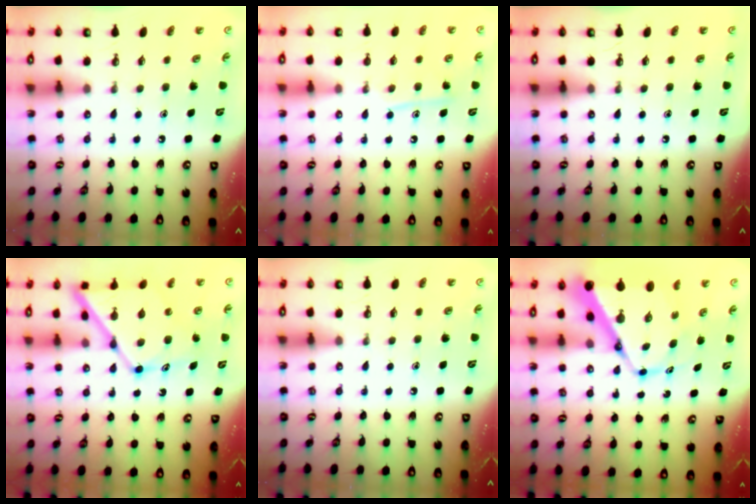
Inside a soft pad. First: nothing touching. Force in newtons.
{"total": 9.1, "press": 9.1, "slide": 0.7}
{"total": 0.0}
{"total": 13.9, "press": 13.9, "slide": 1.0}
{"total": 0.0}
{"total": 12.6, "press": 12.6, "slide": 1.2}